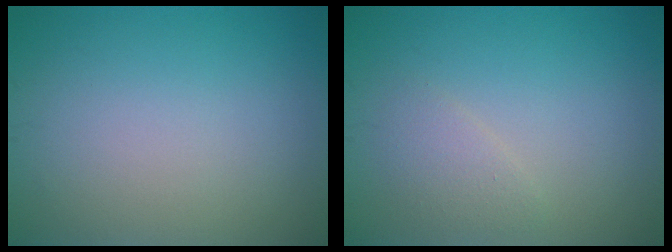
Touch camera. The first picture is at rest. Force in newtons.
{"total": 1.5, "press": 1.5, "slide": 0.1}